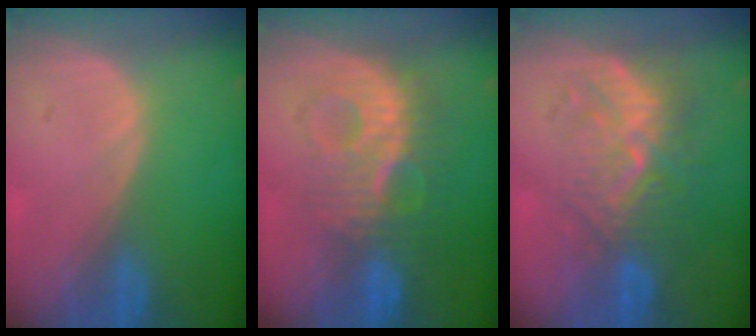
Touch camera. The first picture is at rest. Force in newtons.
{"total": 9.3, "press": 9.0, "slide": 2.2}
{"total": 8.8, "press": 8.4, "slide": 2.7}